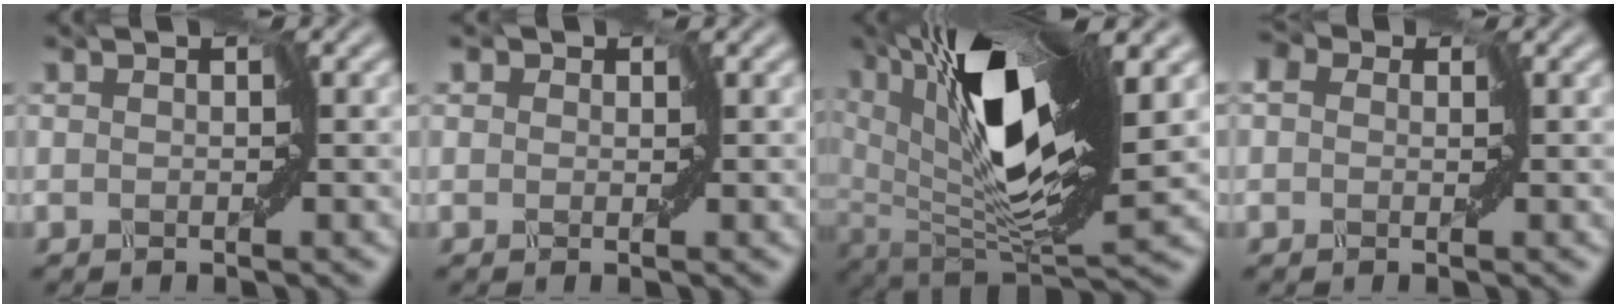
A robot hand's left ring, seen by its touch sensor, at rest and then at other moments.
{"total": 1.8, "force": [0.8, 1.4, 0.7], "torque": [0.000, 0.012, -0.005]}
{"total": 12.0, "force": [4.7, 3.0, 10.6], "torque": [-0.178, 0.000, 0.085]}
{"total": 3.0, "force": [0.7, 2.3, 1.7], "torque": [-0.026, 0.016, -0.012]}